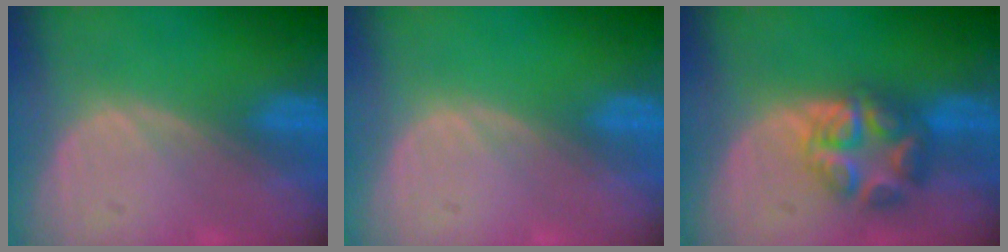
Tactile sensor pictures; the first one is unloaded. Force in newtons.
{"total": 0.0}
{"total": 6.3, "press": 6.3, "slide": 0.2}